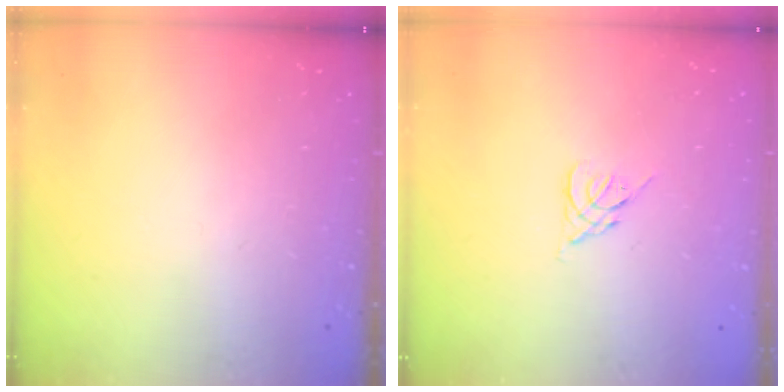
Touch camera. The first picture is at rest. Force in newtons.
{"total": 2.6, "press": 2.5, "slide": 0.7}